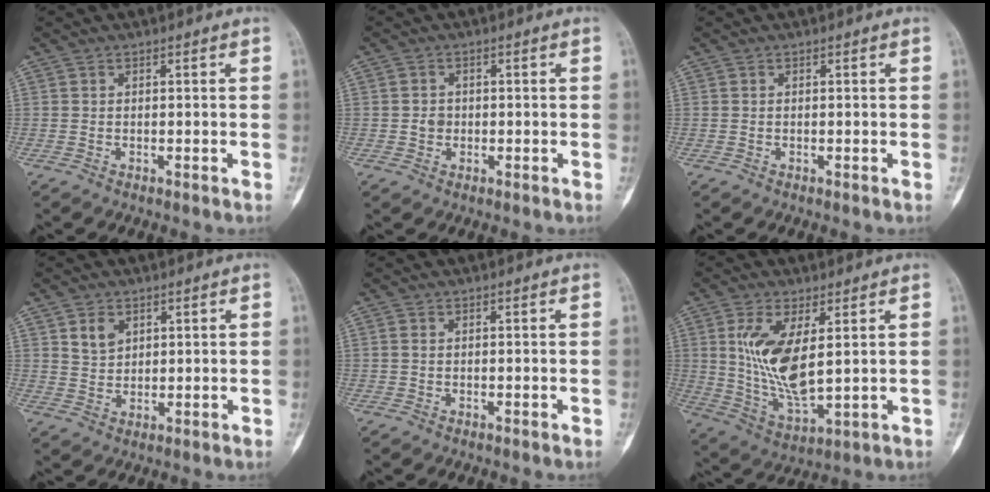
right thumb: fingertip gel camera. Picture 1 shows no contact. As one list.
[{"total": 2.3, "force": [-0.3, 2.0, 1.0], "torque": [-0.007, 0.006, -0.006]}, {"total": 0.0}, {"total": 4.1, "force": [2.0, 3.0, 2.0], "torque": [-0.021, -0.015, 0.041]}, {"total": 0.8, "force": [0.0, 0.5, 0.5], "torque": [-0.012, 0.000, -0.001]}, {"total": 13.2, "force": [2.6, 5.5, 11.8], "torque": [-0.232, -0.026, 0.065]}]